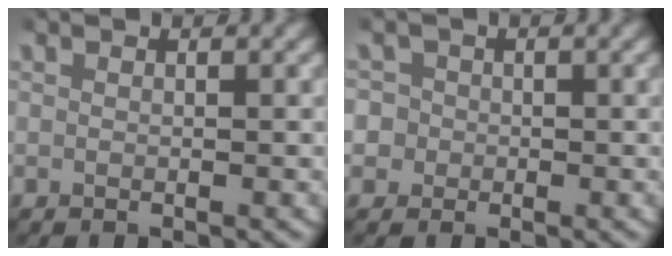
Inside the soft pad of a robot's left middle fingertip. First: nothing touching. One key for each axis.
{"total": 5.6, "fx": -0.3, "fy": 5.5, "fz": 1.2, "tx": -0.042, "ty": -0.008, "tz": -0.015}